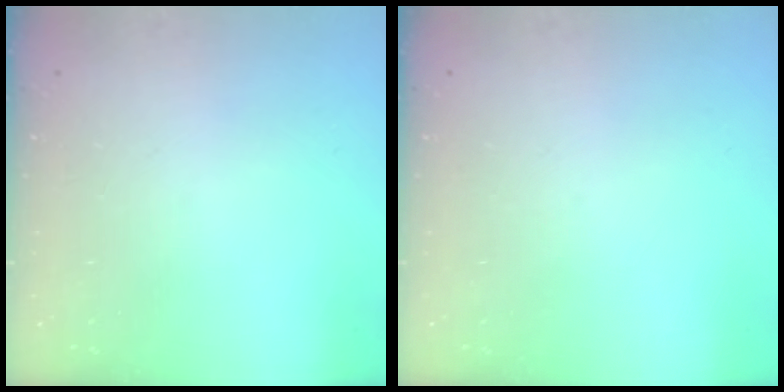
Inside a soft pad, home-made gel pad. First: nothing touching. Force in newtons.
{"total": 0.0}